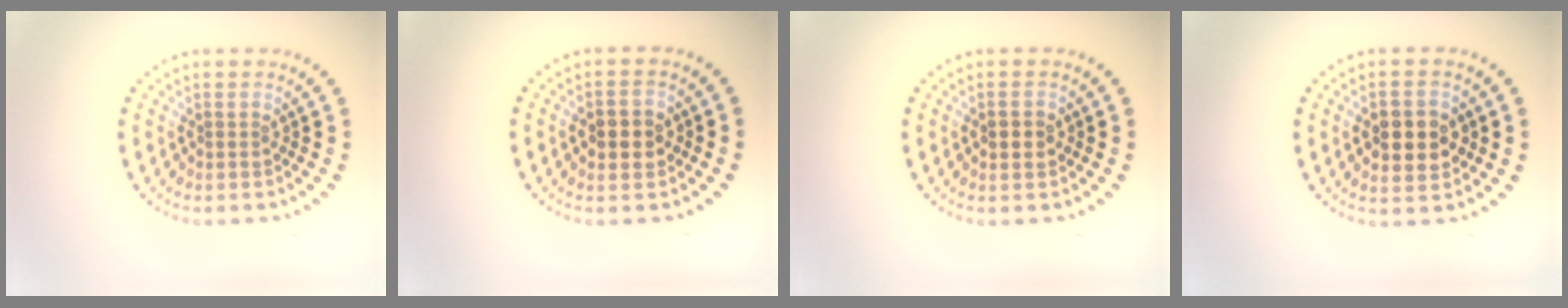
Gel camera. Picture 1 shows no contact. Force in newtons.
{"total": 2.6, "press": 2.6, "slide": 0.2}
{"total": 1.8, "press": 1.8, "slide": 0.1}
{"total": 4.6, "press": 4.6, "slide": 0.3}